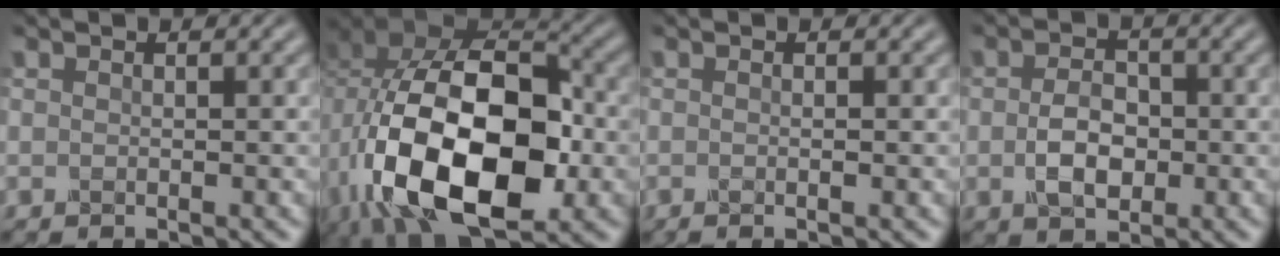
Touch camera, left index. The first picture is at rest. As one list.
[{"total": 17.0, "force": [-3.6, 10.5, 12.9], "torque": [-0.235, -0.014, -0.056]}, {"total": 1.0, "force": [-0.2, 0.3, 0.9], "torque": [0.000, 0.004, -0.010]}, {"total": 3.2, "force": [-0.4, 2.1, 2.4], "torque": [-0.051, 0.005, -0.012]}]